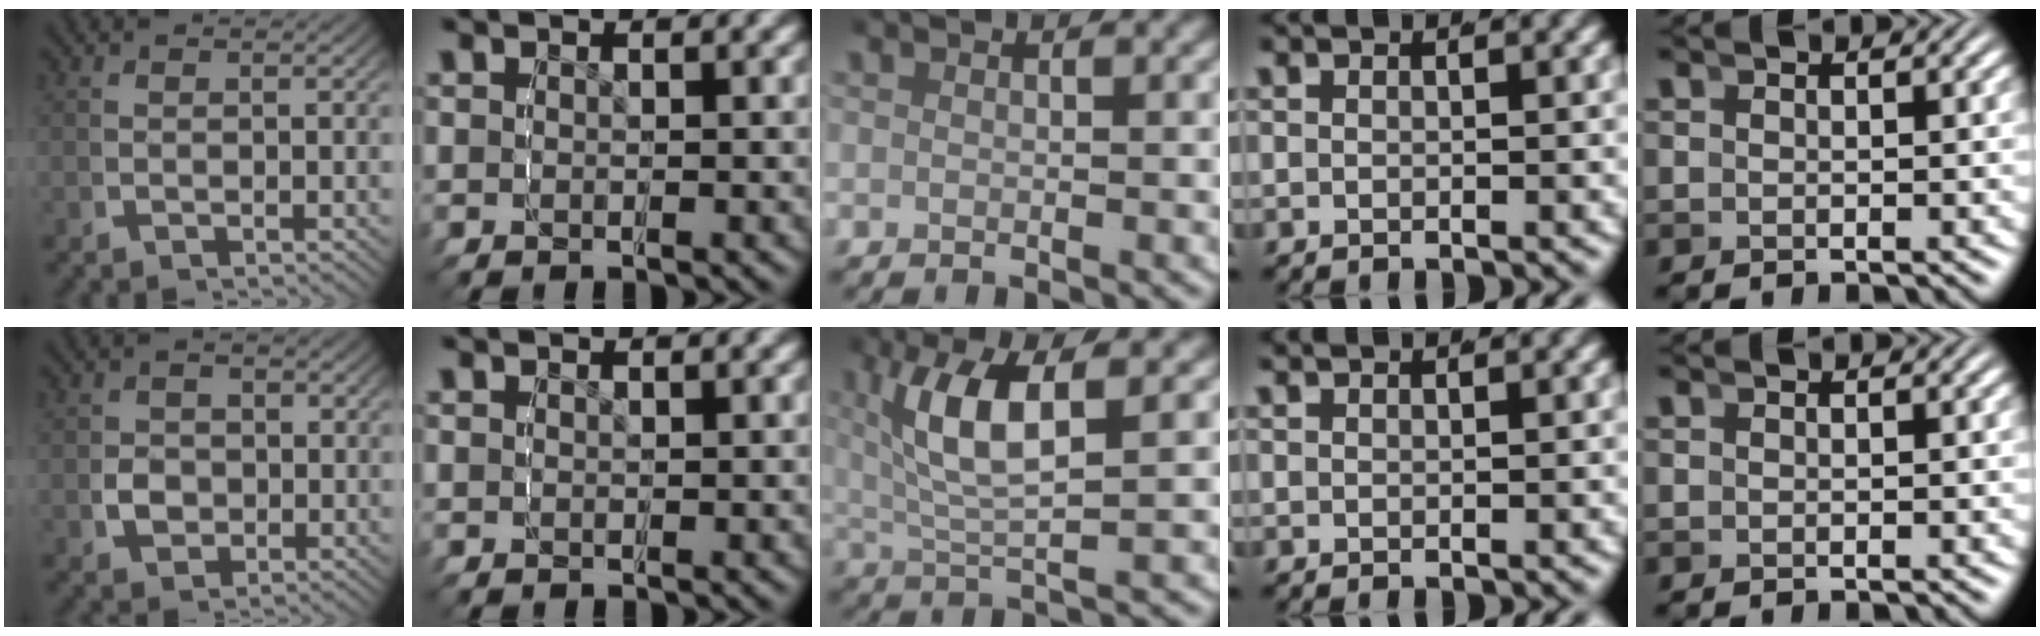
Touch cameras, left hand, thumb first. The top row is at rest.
{"thumb": {"total": 3.5, "force": [0.1, 2.8, 2.1], "torque": [-0.039, -0.008, 0.011]}, "middle": {"total": 6.0, "force": [1.6, 2.0, 5.5], "torque": [-0.112, 0.003, 0.032]}, "ring": {"total": 0.6, "force": [0.5, -0.4, 0.1], "torque": [0.001, -0.001, 0.013]}}